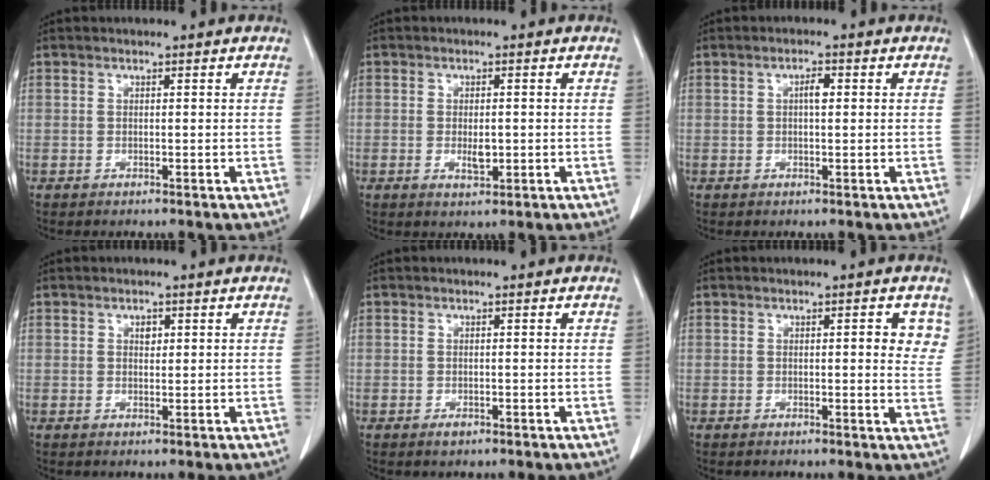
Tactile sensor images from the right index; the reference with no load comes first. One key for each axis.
{"total": 1.7, "fx": -0.3, "fy": 0.8, "fz": 1.5, "tx": -0.027, "ty": -0.002, "tz": -0.001}
{"total": 1.9, "fx": 0.4, "fy": 0.5, "fz": 1.7, "tx": -0.032, "ty": 0.004, "tz": 0.006}
{"total": 1.3, "fx": 0.5, "fy": 0.8, "fz": 0.8, "tx": -0.011, "ty": -0.001, "tz": 0.009}
{"total": 0.9, "fx": -0.5, "fy": 0.5, "fz": 0.5, "tx": -0.008, "ty": 0.000, "tz": -0.003}
{"total": 3.4, "fx": 1.2, "fy": 1.1, "fz": 3.0, "tx": -0.027, "ty": -0.002, "tz": 0.008}